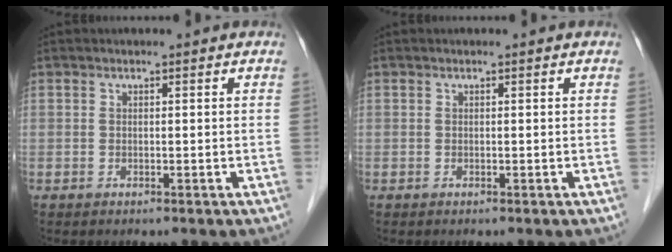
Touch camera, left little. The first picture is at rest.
{"total": 0.0}